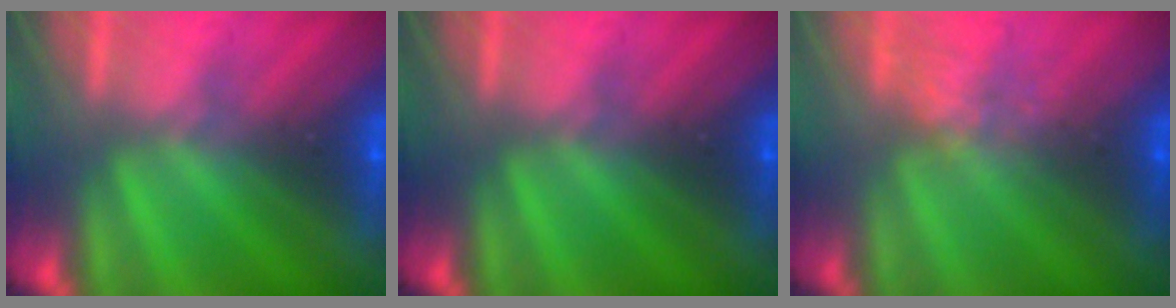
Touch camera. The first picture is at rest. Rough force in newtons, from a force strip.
{"total": 0.0}
{"total": 2.4}